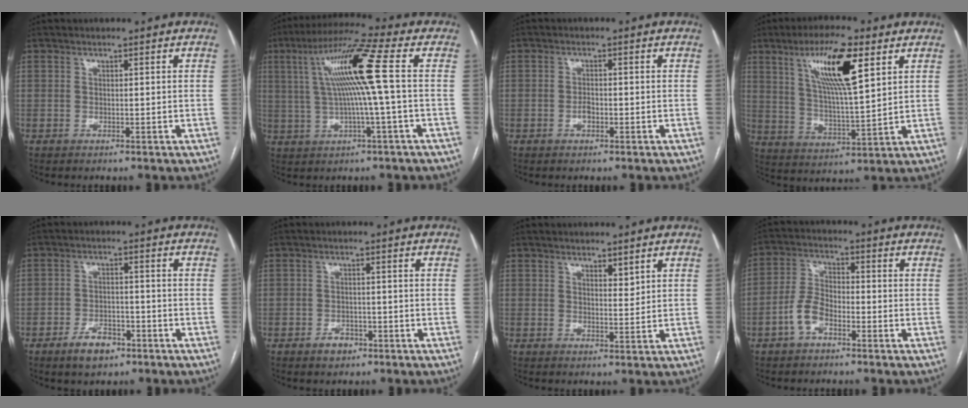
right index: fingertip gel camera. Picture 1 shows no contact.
{"total": 12.2, "force": [1.7, -1.1, 12.0], "torque": [-0.221, 0.022, 0.030]}
{"total": 1.6, "force": [-0.7, 0.8, 1.2], "torque": [-0.019, 0.004, -0.012]}
{"total": 13.2, "force": [6.2, 1.8, 11.5], "torque": [-0.212, 0.006, 0.112]}
{"total": 5.4, "force": [-3.4, 2.7, 3.2], "torque": [-0.056, 0.003, -0.053]}
{"total": 2.7, "force": [-1.7, 1.8, 1.2], "torque": [-0.016, 0.005, -0.021]}
{"total": 1.8, "force": [1.3, 0.5, 1.0], "torque": [-0.019, -0.007, 0.025]}
{"total": 5.8, "force": [-2.9, 3.1, 4.0], "torque": [-0.093, 0.015, -0.059]}